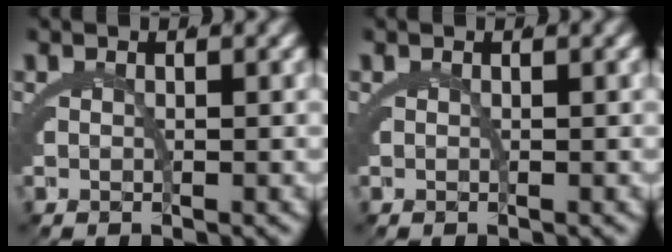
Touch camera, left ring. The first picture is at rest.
{"total": 0.0}